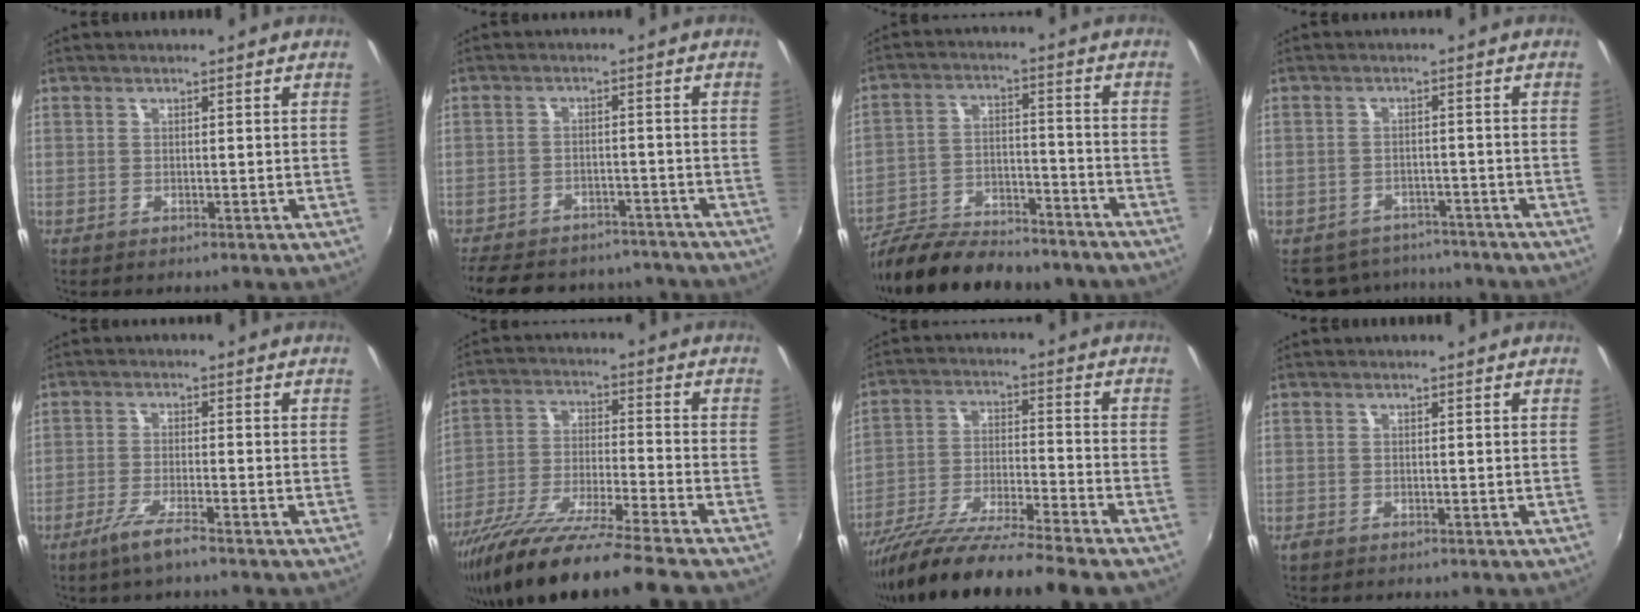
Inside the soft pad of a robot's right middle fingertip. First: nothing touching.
{"total": 19.4, "force": [-16.3, 7.8, 6.9], "torque": [-0.168, 0.011, -0.218]}
{"total": 21.3, "force": [-17.6, 6.4, 10.2], "torque": [-0.196, -0.021, -0.269]}
{"total": 12.8, "force": [-10.9, 5.6, 3.6], "torque": [-0.093, 0.008, -0.152]}
{"total": 5.2, "force": [-3.7, 0.0, 3.6], "torque": [-0.086, -0.010, -0.074]}
{"total": 19.1, "force": [-15.8, -0.7, 10.7], "torque": [-0.201, -0.050, -0.278]}
{"total": 17.3, "force": [-14.5, -0.6, 9.3], "torque": [-0.180, -0.045, -0.253]}
{"total": 0.8, "force": [-0.6, 0.4, 0.3], "torque": [-0.006, -0.003, -0.013]}